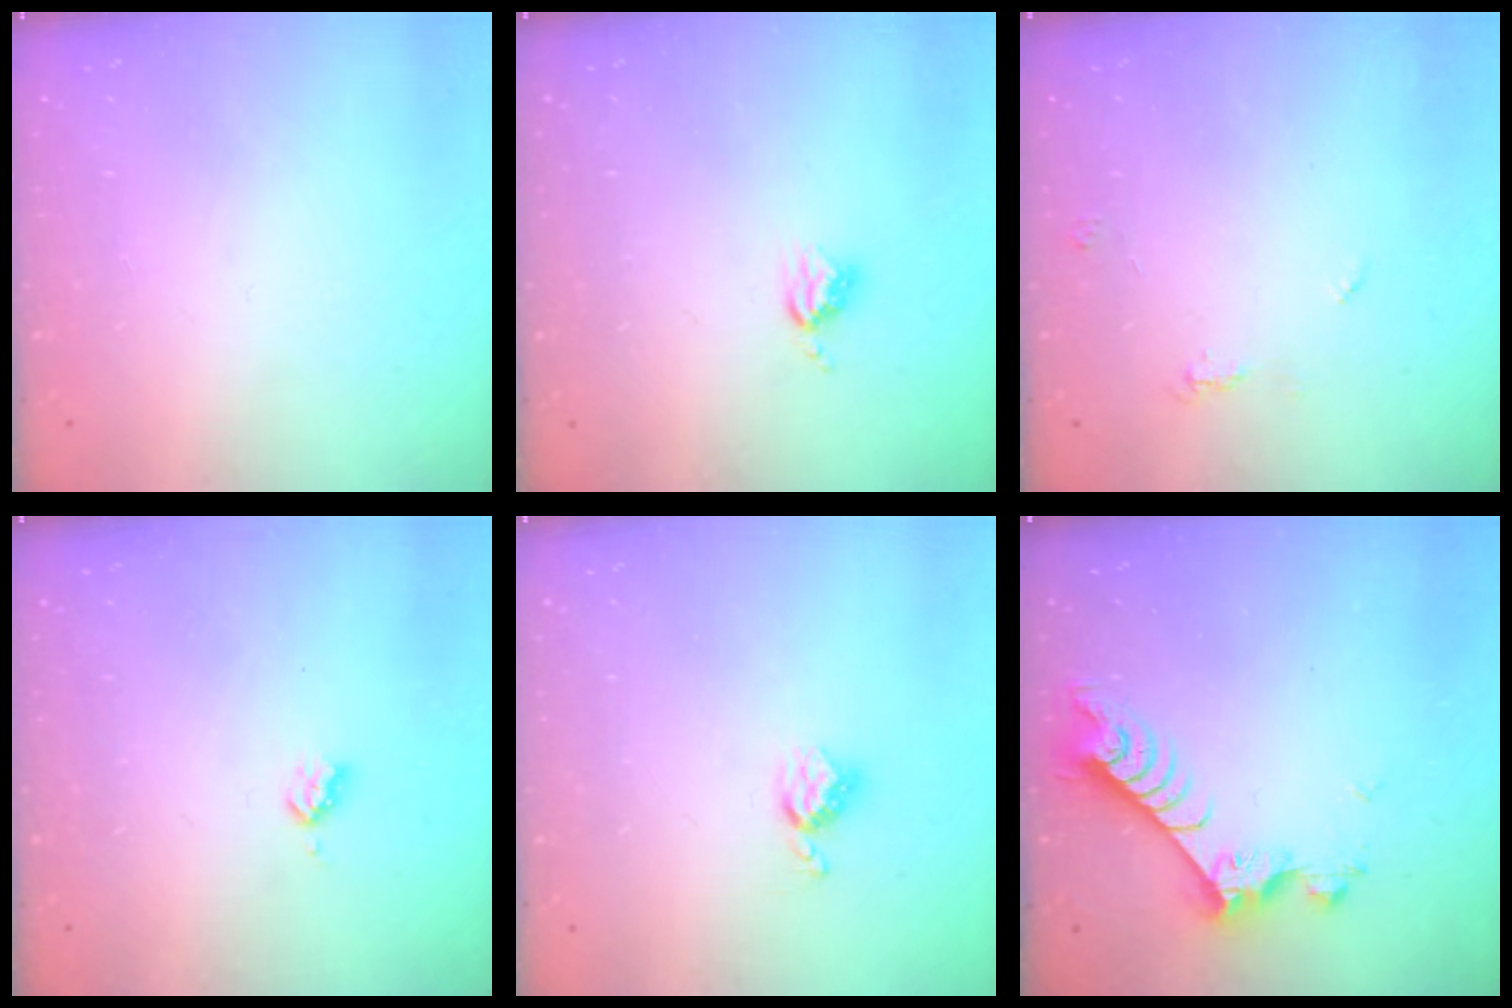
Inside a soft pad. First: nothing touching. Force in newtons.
{"total": 3.9, "press": 3.9, "slide": 0.5}
{"total": 5.6, "press": 5.6, "slide": 0.4}
{"total": 2.9, "press": 2.9, "slide": 0.5}
{"total": 4.2, "press": 4.2, "slide": 0.5}
{"total": 7.0, "press": 7.0, "slide": 0.5}